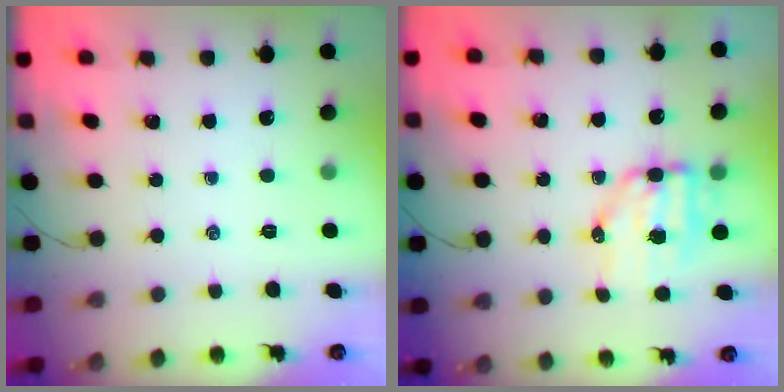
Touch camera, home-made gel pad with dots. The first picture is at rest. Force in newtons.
{"total": 7.7, "press": 7.6, "slide": 1.6}